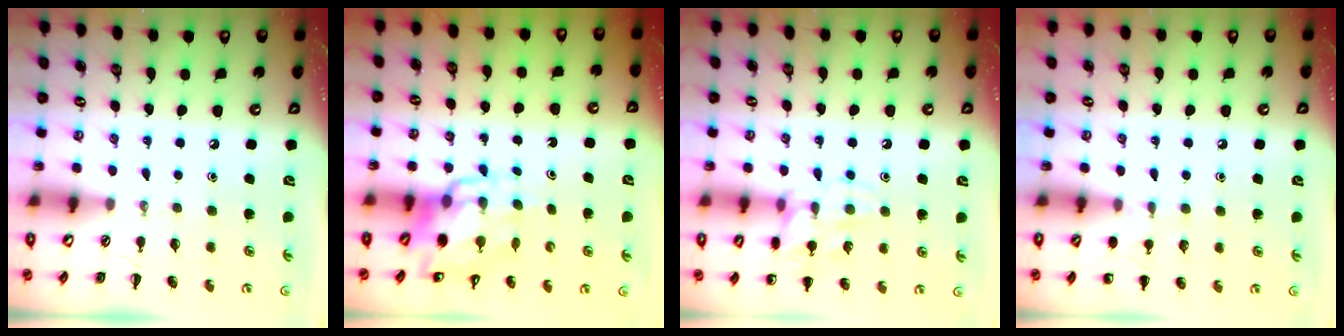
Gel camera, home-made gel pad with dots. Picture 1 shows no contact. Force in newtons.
{"total": 12.4, "press": 11.8, "slide": 3.9}
{"total": 13.8, "press": 13.7, "slide": 1.5}
{"total": 6.8, "press": 6.6, "slide": 1.8}